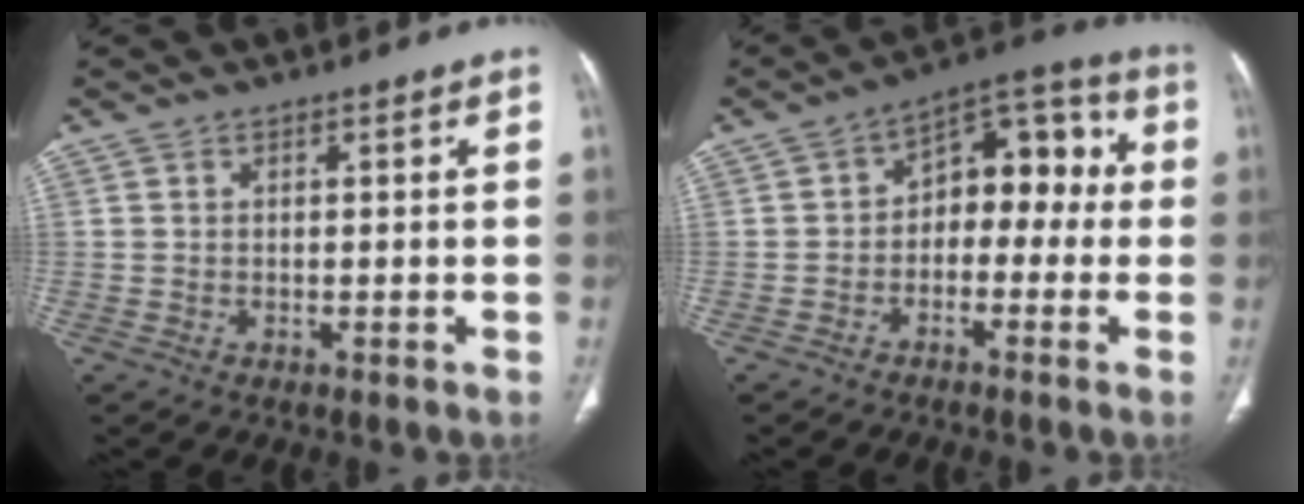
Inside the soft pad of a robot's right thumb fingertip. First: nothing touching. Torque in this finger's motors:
{"motor_torque": [-0.02, 0.90, 0.29, 0.44, 0.16]}